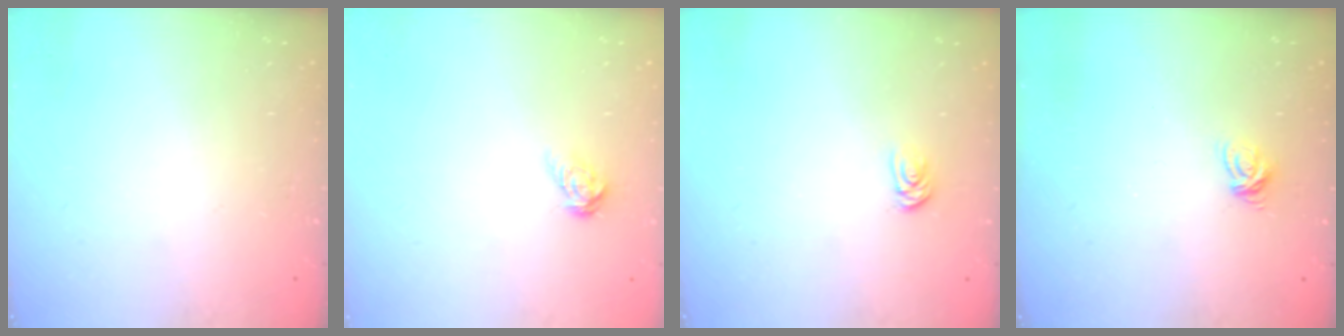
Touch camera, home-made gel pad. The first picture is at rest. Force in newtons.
{"total": 6.2, "press": 6.2, "slide": 0.4}
{"total": 2.1, "press": 2.1, "slide": 0.2}
{"total": 5.6, "press": 5.6, "slide": 0.4}